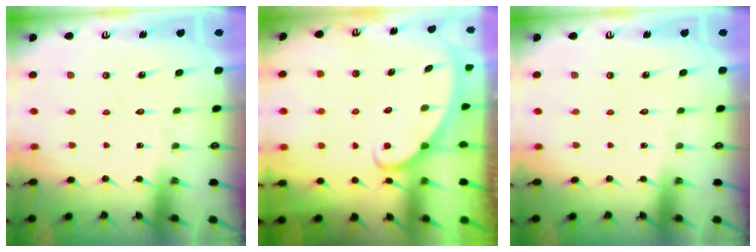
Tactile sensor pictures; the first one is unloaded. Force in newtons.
{"total": 2.3, "press": 2.3, "slide": 0.1}
{"total": 0.0}